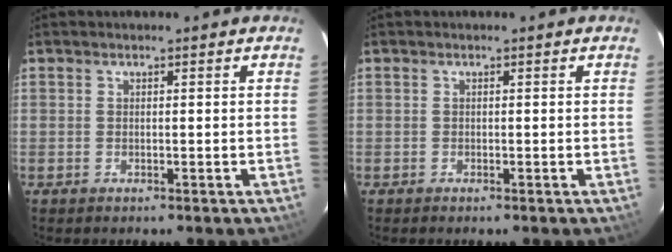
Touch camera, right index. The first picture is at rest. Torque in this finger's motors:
{"motor_torque": [0.13, 0.00, -0.03, 0.01]}